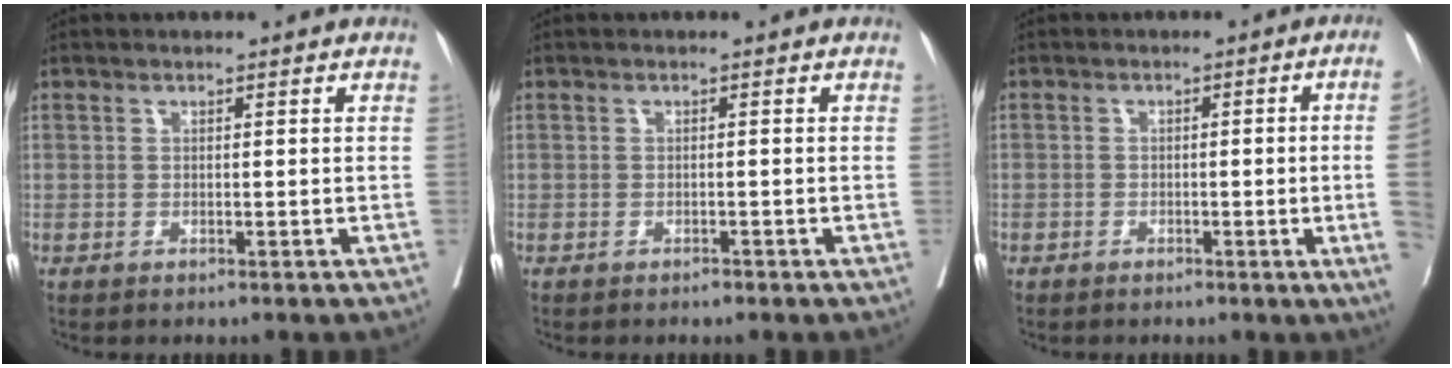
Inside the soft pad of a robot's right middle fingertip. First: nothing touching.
{"total": 0.5, "force": [-0.4, 0.0, 0.3], "torque": [-0.010, -0.003, -0.006]}
{"total": 6.1, "force": [-1.2, -1.3, 5.9], "torque": [-0.065, -0.006, -0.018]}